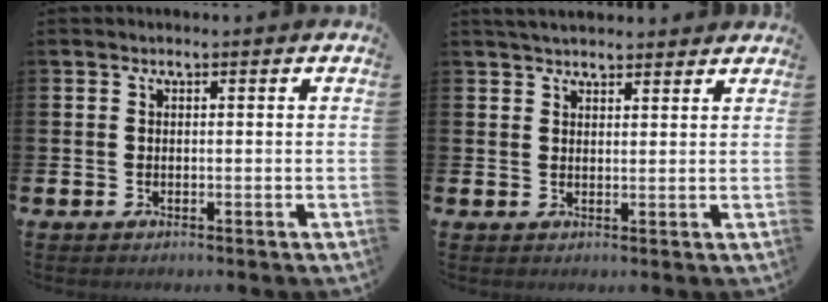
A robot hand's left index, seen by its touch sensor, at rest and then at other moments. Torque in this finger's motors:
{"motor_torque": [1.06, -1.08, 0.46, 0.07]}